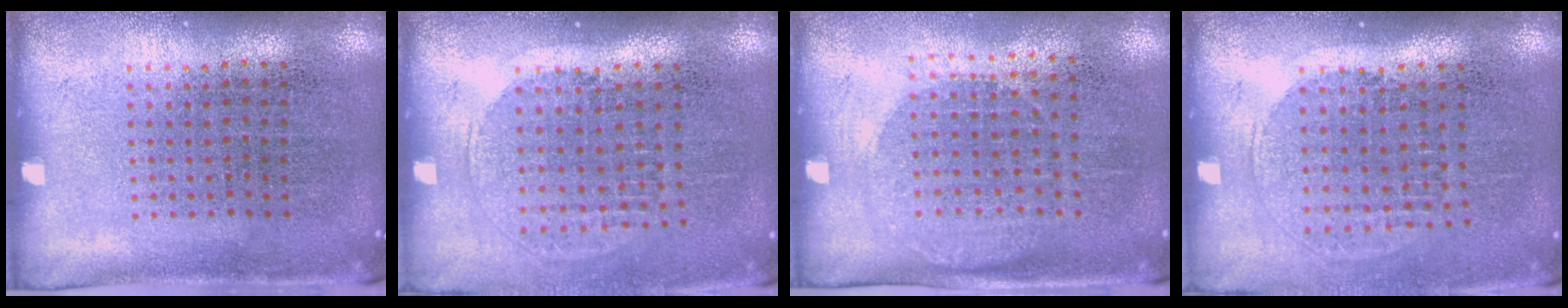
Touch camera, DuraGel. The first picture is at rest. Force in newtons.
{"total": 1.3, "press": 1.2, "slide": 0.6}
{"total": 1.1, "press": 1.0, "slide": 0.5}
{"total": 1.3, "press": 1.2, "slide": 0.6}